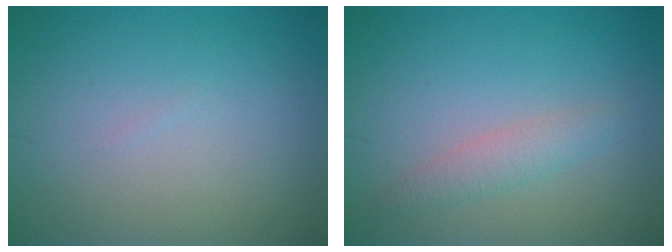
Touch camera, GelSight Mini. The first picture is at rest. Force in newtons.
{"total": 1.9, "press": 1.9, "slide": 0.1}